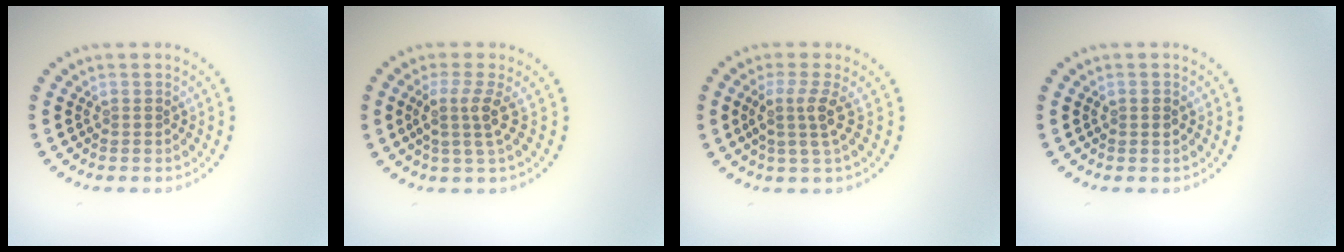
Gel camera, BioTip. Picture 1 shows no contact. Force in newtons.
{"total": 2.7, "press": 2.0, "slide": 1.8}
{"total": 2.7, "press": 2.0, "slide": 1.8}
{"total": 1.0, "press": 1.0, "slide": 0.1}